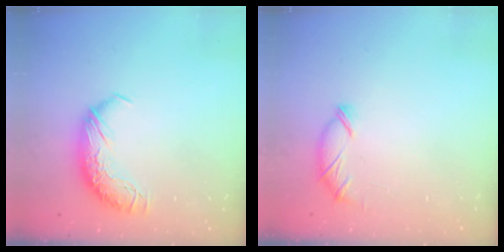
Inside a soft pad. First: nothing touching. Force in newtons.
{"total": 6.1, "press": 6.0, "slide": 0.6}